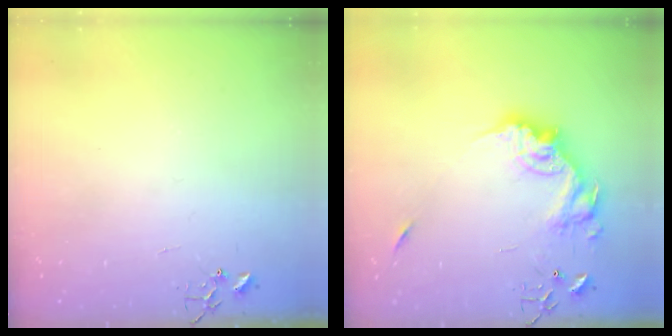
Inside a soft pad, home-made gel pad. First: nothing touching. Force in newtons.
{"total": 17.5, "press": 17.4, "slide": 1.9}